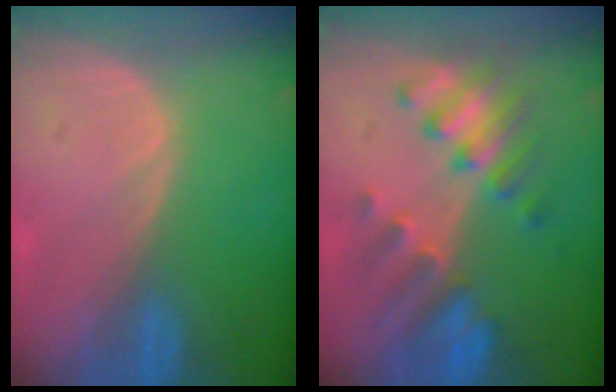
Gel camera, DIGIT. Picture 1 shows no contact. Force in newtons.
{"total": 7.8, "press": 7.7, "slide": 0.8}